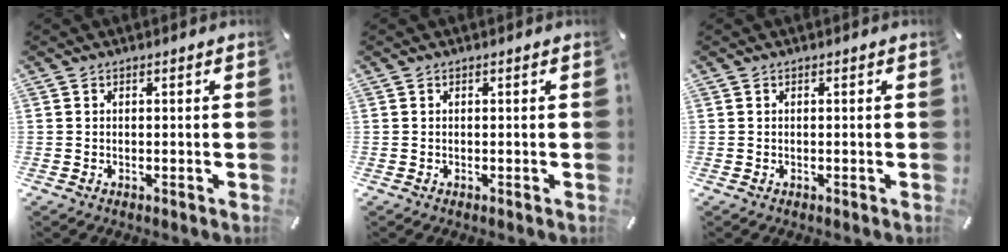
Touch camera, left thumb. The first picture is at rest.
{"total": 0.0}
{"total": 0.0}